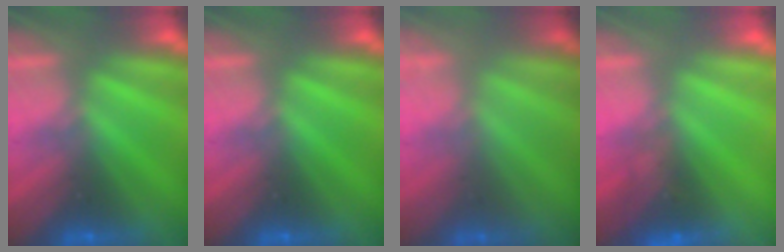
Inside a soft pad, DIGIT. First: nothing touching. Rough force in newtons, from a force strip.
{"total": 0.0}
{"total": 1.7}
{"total": 2.7}